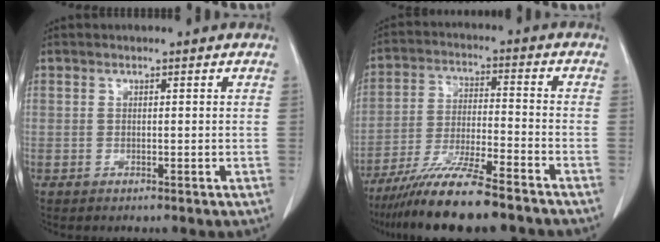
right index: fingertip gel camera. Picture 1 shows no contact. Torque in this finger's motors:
{"motor_torque": [1.08, -1.06, 0.75, 0.21]}